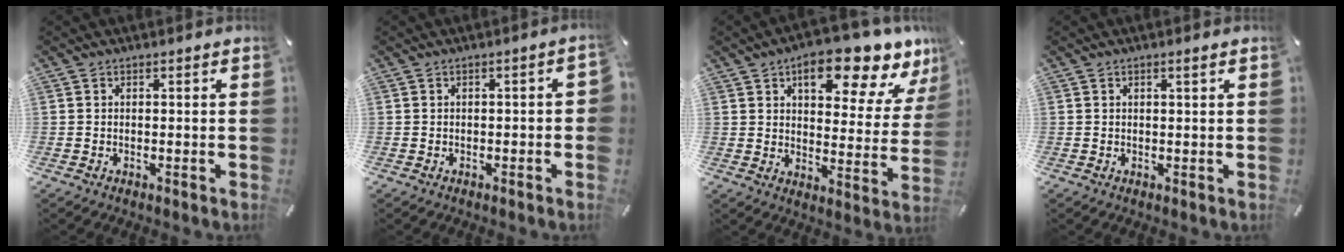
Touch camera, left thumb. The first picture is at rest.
{"total": 2.6, "force": [-0.6, 1.1, 2.3], "torque": [-0.036, 0.007, -0.010]}
{"total": 15.7, "force": [10.7, 6.7, 9.4], "torque": [-0.110, -0.072, 0.172]}
{"total": 0.9, "force": [0.4, 0.0, 0.8], "torque": [-0.015, -0.001, 0.007]}